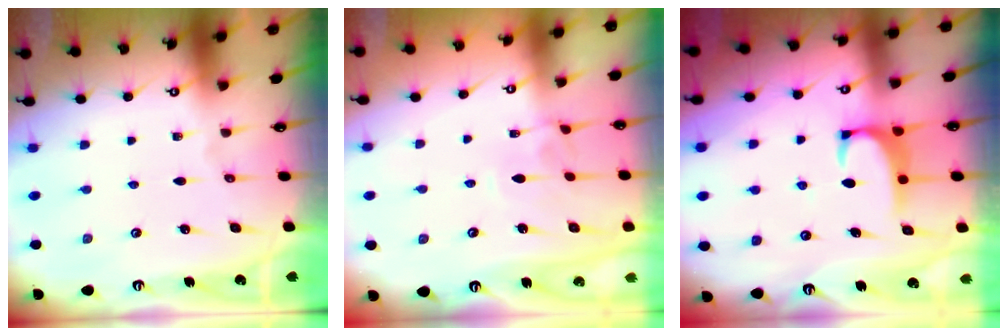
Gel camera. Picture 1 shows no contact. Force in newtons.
{"total": 4.1, "press": 4.1, "slide": 0.2}
{"total": 1.8, "press": 1.8, "slide": 0.4}